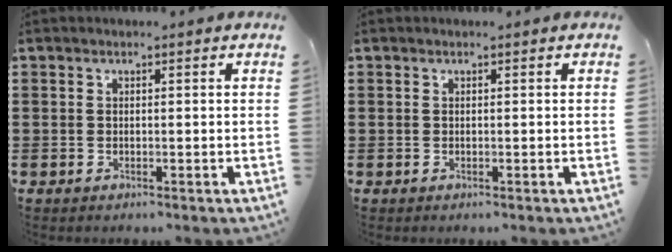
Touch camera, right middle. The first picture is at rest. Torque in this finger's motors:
{"motor_torque": [0.12, -0.32, 0.00, 0.00]}